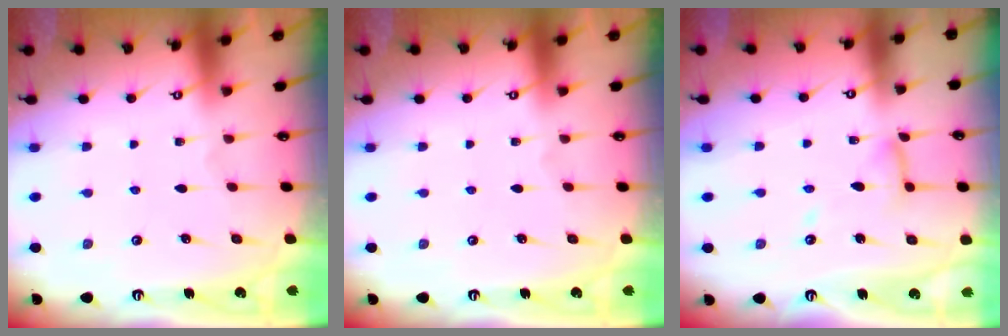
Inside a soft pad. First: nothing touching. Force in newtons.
{"total": 0.0}
{"total": 8.6, "press": 8.6, "slide": 0.7}